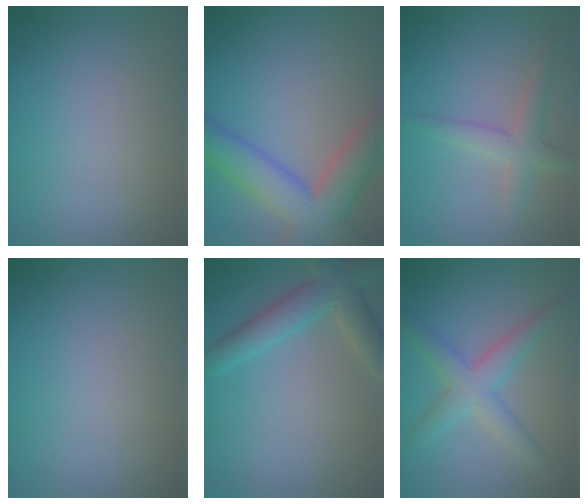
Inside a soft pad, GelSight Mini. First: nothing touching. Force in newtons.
{"total": 7.5, "press": 7.5, "slide": 0.4}
{"total": 2.5, "press": 2.5, "slide": 0.2}
{"total": 0.0}
{"total": 4.4, "press": 4.4, "slide": 0.3}
{"total": 3.7, "press": 3.7, "slide": 0.1}